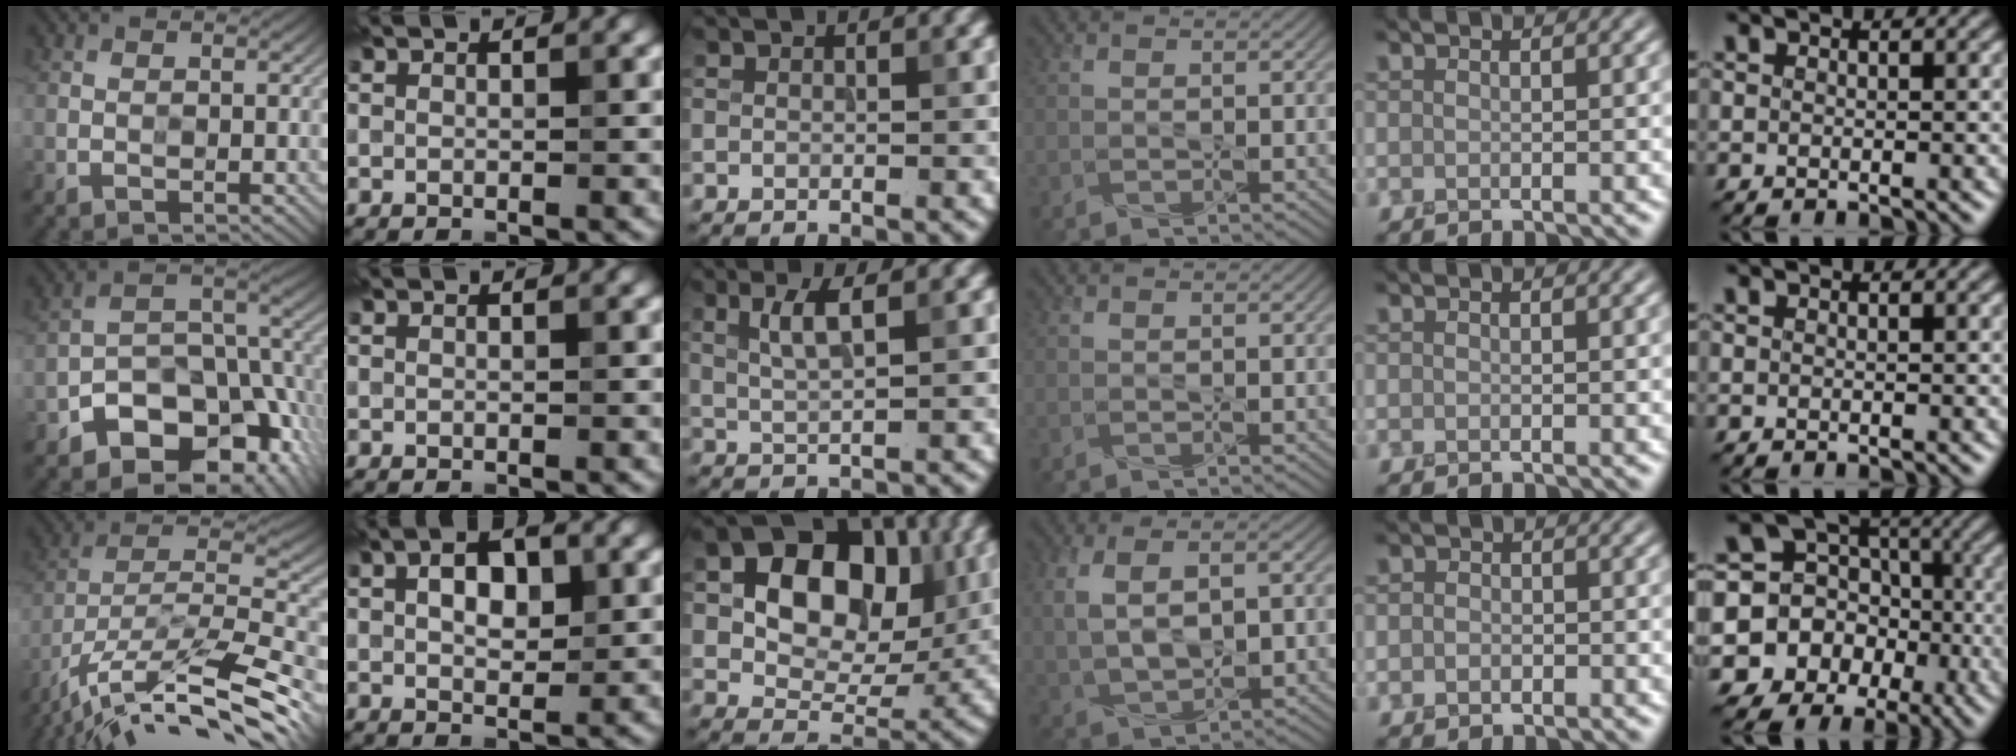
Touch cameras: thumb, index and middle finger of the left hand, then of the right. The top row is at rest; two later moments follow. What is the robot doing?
{"motion": "wipe", "object": "whiteboard"}